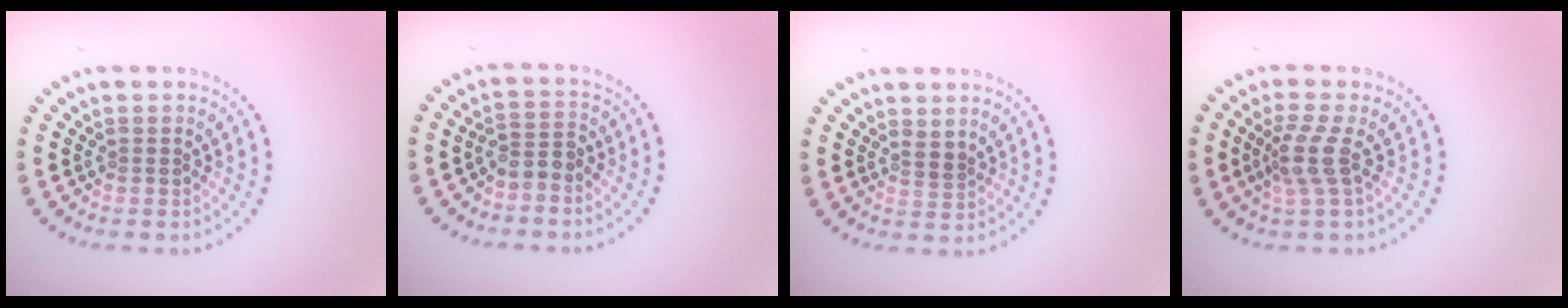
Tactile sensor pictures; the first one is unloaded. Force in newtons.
{"total": 2.0, "press": 1.7, "slide": 1.2}
{"total": 0.9, "press": 0.6, "slide": 0.6}
{"total": 2.8, "press": 2.1, "slide": 1.8}